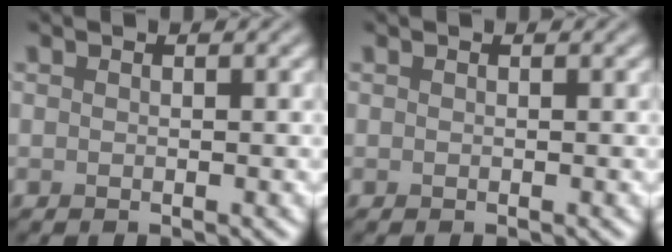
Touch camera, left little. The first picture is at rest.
{"total": 0.0}